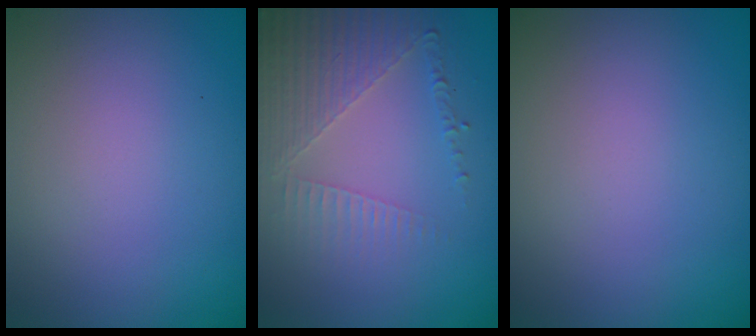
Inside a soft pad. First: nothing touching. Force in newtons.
{"total": 5.0, "press": 3.2, "slide": 3.8}
{"total": 0.0}